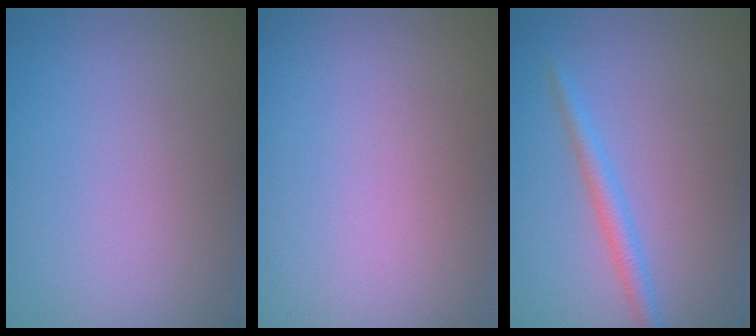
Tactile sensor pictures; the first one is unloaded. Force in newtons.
{"total": 0.0}
{"total": 2.0, "press": 2.0, "slide": 0.1}